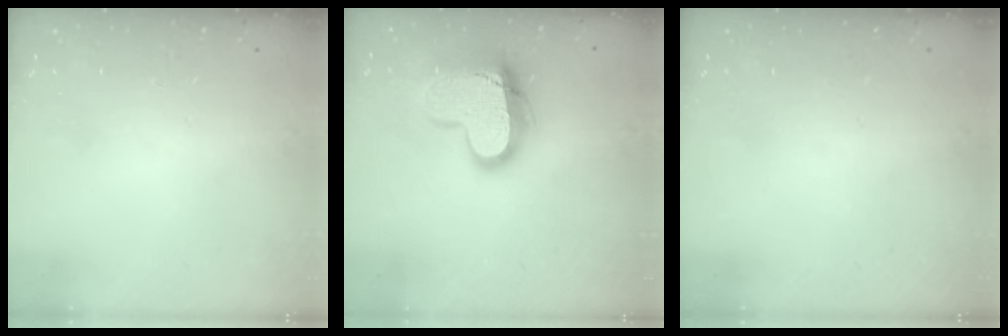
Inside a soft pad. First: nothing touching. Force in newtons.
{"total": 16.6, "press": 16.5, "slide": 1.4}
{"total": 0.0}